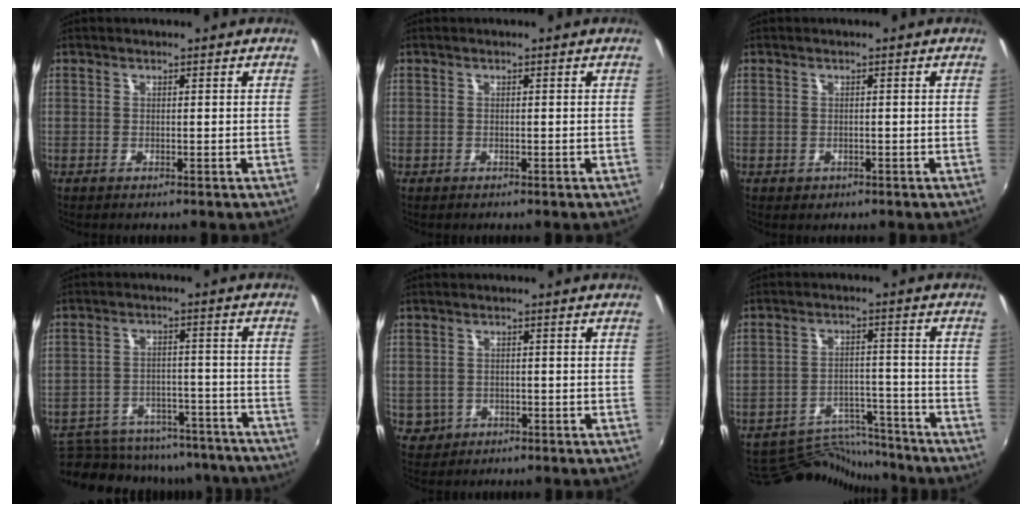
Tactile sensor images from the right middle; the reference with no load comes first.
{"total": 0.0}
{"total": 1.0, "force": [-0.5, 0.8, 0.3], "torque": [-0.006, -0.004, -0.005]}
{"total": 23.9, "force": [-20.7, 8.6, 8.3], "torque": [-0.176, 0.017, -0.261]}
{"total": 3.7, "force": [-1.0, 3.4, 1.1], "torque": [-0.036, 0.000, -0.007]}
{"total": 11.0, "force": [-10.7, 2.3, 0.9], "torque": [-0.032, 0.020, -0.164]}